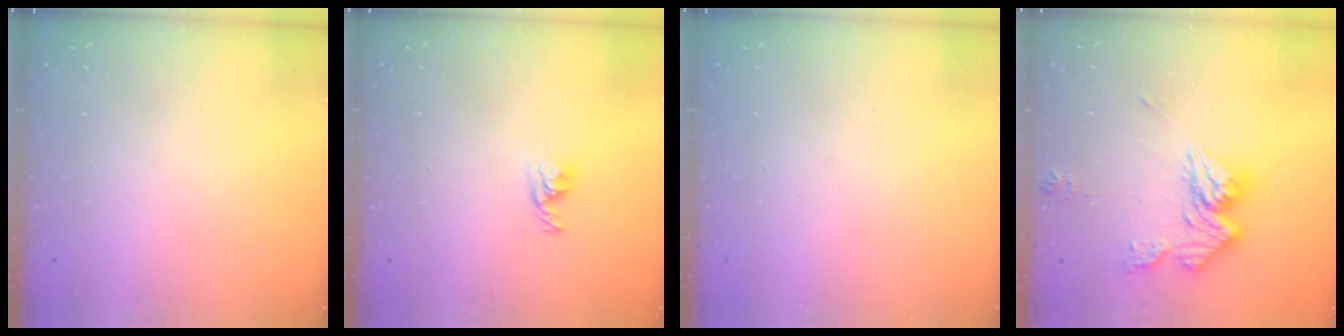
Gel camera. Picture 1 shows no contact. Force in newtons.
{"total": 3.3, "press": 3.3, "slide": 0.5}
{"total": 1.1, "press": 1.1, "slide": 0.1}
{"total": 14.8, "press": 14.7, "slide": 1.6}